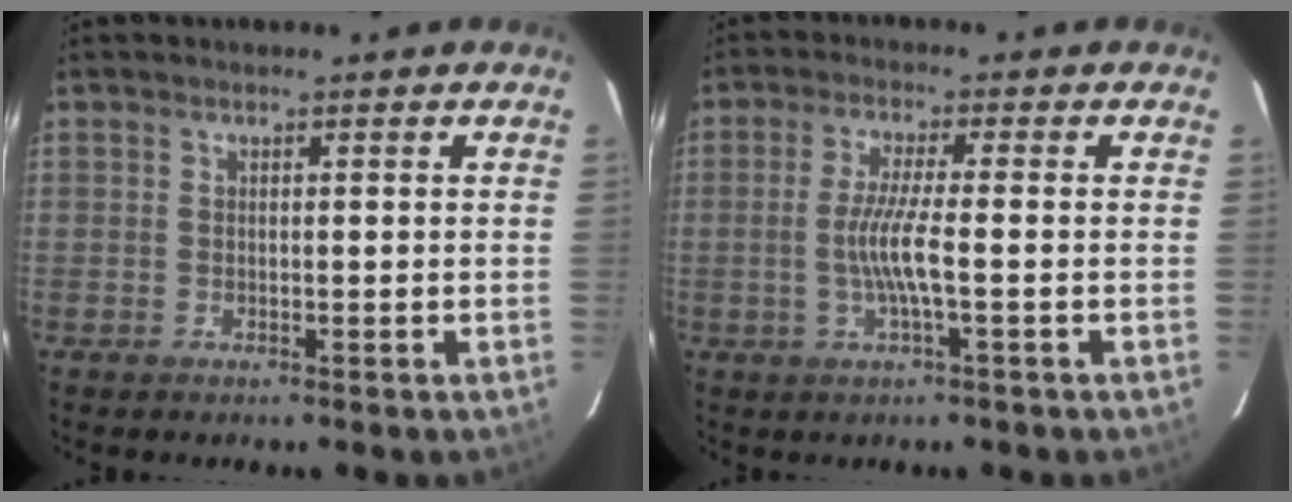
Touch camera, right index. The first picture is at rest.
{"total": 5.9, "force": [-1.3, -0.2, 5.7], "torque": [-0.113, -0.006, -0.026]}